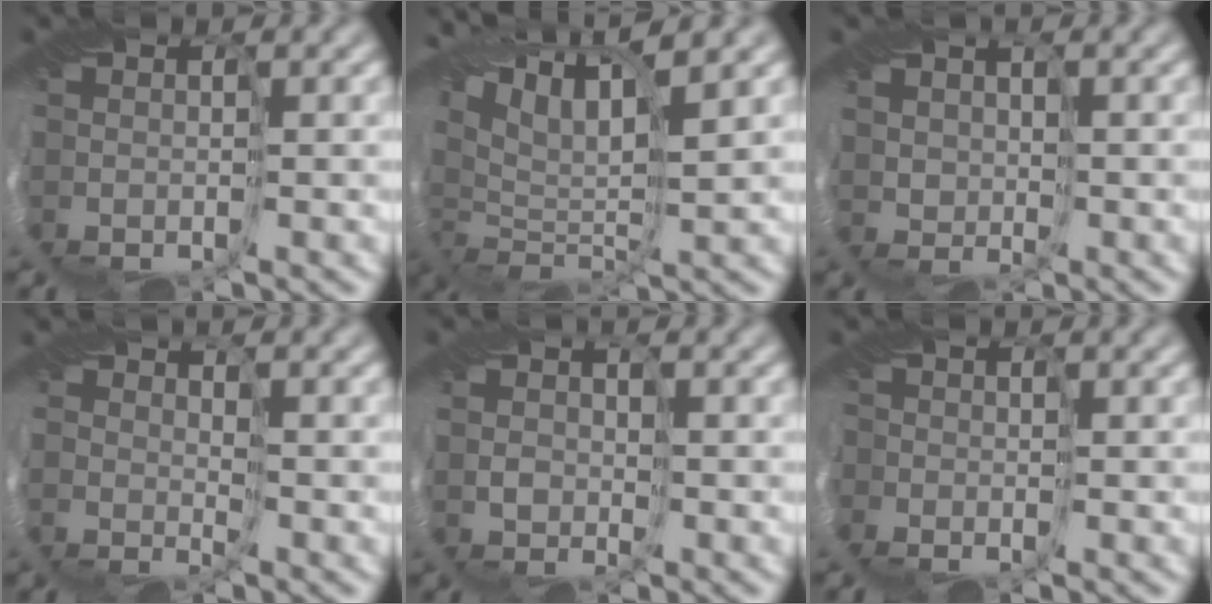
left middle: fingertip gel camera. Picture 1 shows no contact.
{"total": 8.6, "force": [6.2, 2.3, 5.5], "torque": [-0.131, 0.020, 0.111]}
{"total": 2.5, "force": [1.8, -0.1, -1.8], "torque": [0.019, 0.007, 0.038]}
{"total": 2.0, "force": [1.2, -0.9, -1.4], "torque": [0.017, 0.000, 0.023]}
{"total": 1.8, "force": [0.9, 0.0, -1.6], "torque": [0.021, 0.005, 0.018]}
{"total": 2.6, "force": [-1.4, 2.2, 0.3], "torque": [-0.017, -0.007, -0.014]}